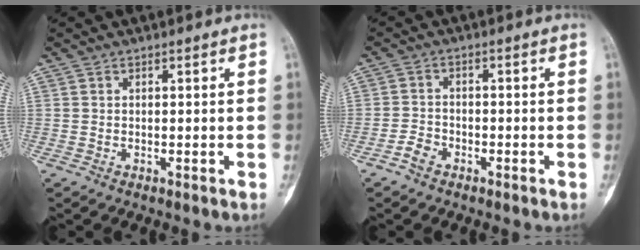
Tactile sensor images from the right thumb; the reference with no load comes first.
{"total": 2.9, "force": [-2.0, 1.8, 1.2], "torque": [-0.021, 0.012, -0.039]}